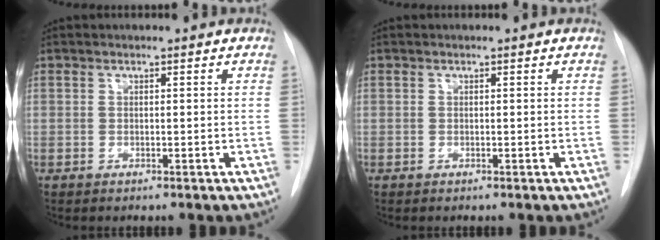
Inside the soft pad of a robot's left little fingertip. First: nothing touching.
{"total": 0.0}